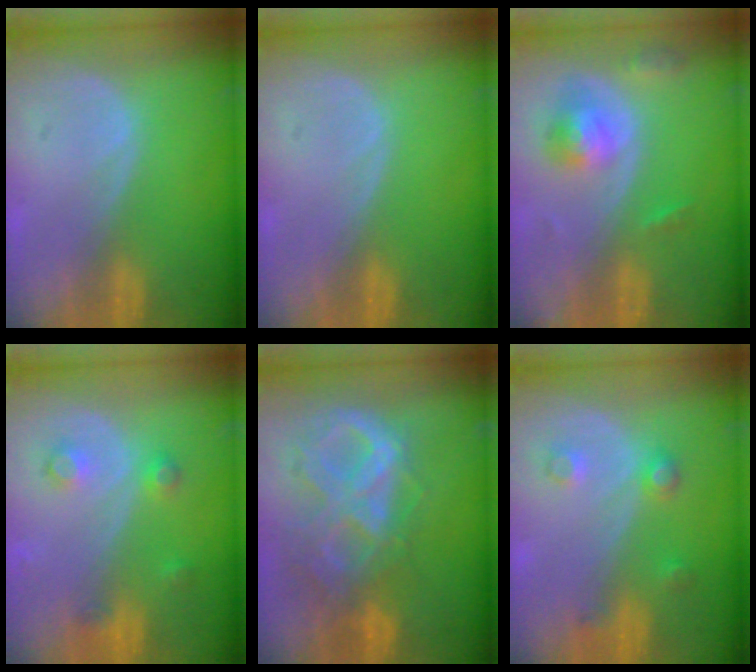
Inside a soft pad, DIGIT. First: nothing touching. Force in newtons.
{"total": 0.0}
{"total": 5.3, "press": 4.9, "slide": 2.2}
{"total": 3.8, "press": 3.5, "slide": 1.4}
{"total": 10.6, "press": 9.0, "slide": 5.7}
{"total": 3.4, "press": 3.2, "slide": 1.1}